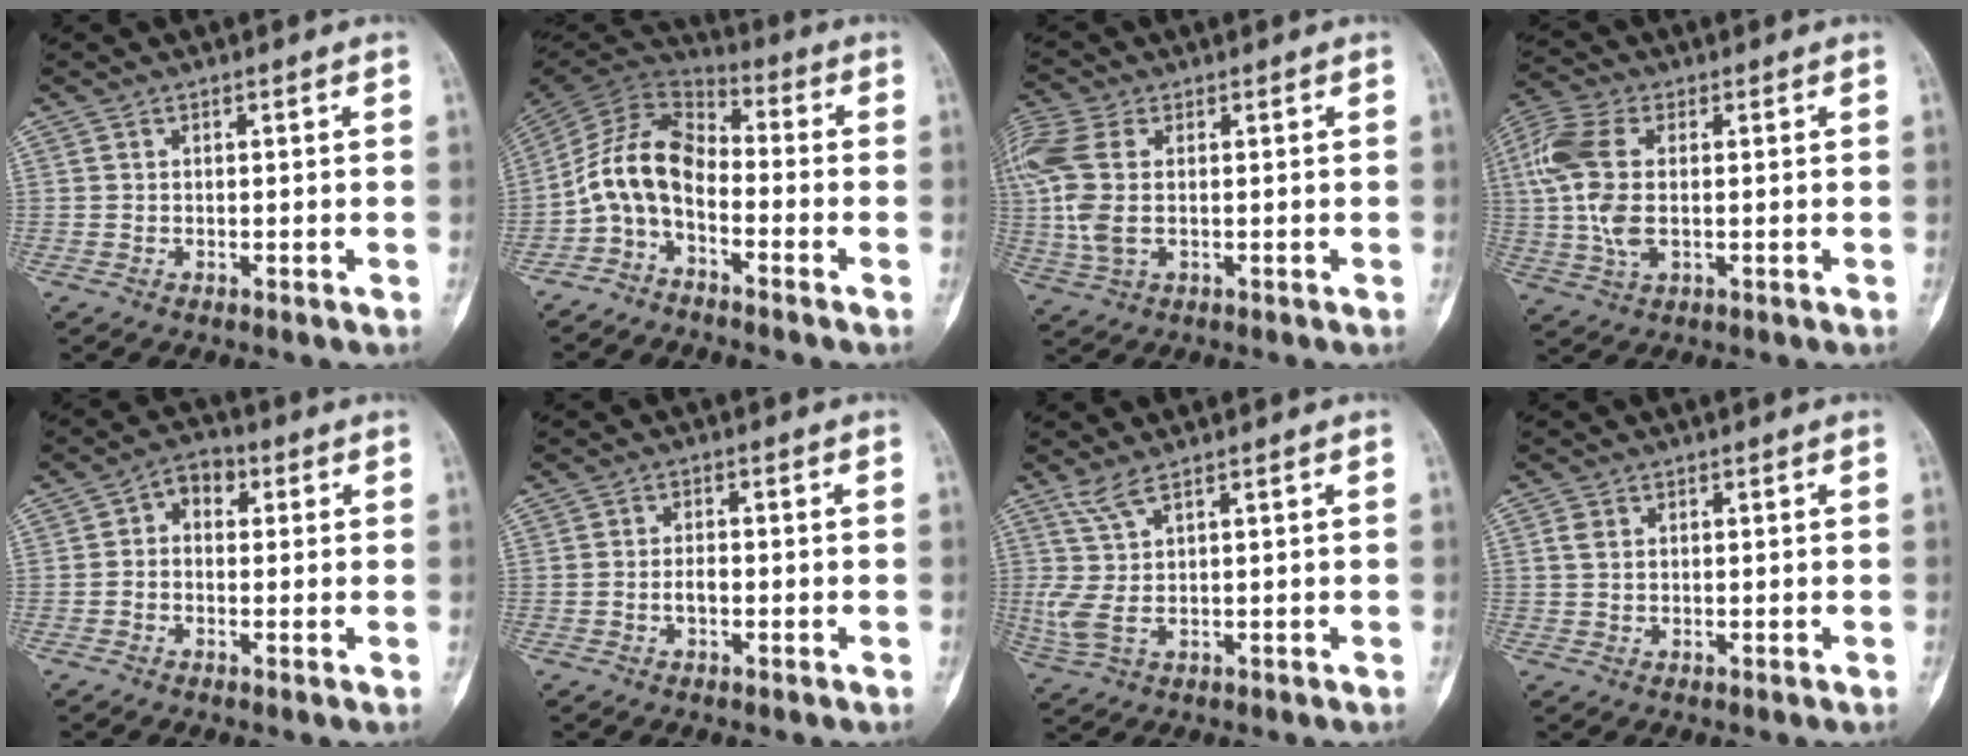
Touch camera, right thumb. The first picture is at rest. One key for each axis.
{"total": 10.3, "fx": -3.5, "fy": 6.1, "fz": 7.5, "tx": -0.140, "ty": 0.068, "tz": -0.081}
{"total": 10.6, "fx": 1.1, "fy": 5.9, "fz": 8.7, "tx": -0.239, "ty": 0.010, "tz": 0.025}
{"total": 11.8, "fx": 1.1, "fy": 6.4, "fz": 9.8, "tx": -0.242, "ty": 0.010, "tz": 0.019}
{"total": 4.7, "fx": 0.8, "fy": 3.4, "fz": 3.1, "tx": -0.028, "ty": 0.015, "tz": 0.000}
{"total": 1.6, "fx": -0.6, "fy": 1.0, "fz": 1.1, "tx": -0.016, "ty": 0.004, "tz": -0.012}
{"total": 4.9, "fx": 2.1, "fy": 0.9, "fz": 4.3, "tx": -0.123, "ty": -0.006, "tz": 0.057}
{"total": 2.0, "fx": 0.7, "fy": 1.4, "fz": 1.3, "tx": -0.027, "ty": 0.003, "tz": 0.018}